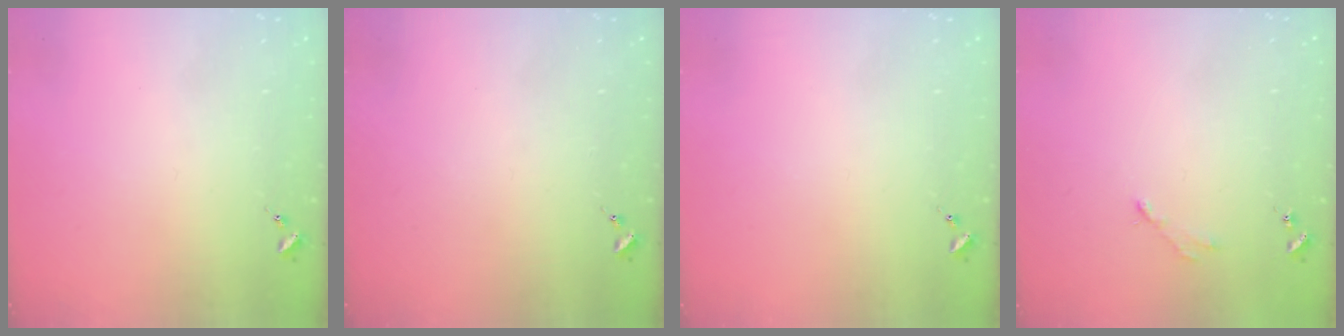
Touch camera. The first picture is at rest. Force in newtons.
{"total": 0.0}
{"total": 0.0}
{"total": 2.8, "press": 2.8, "slide": 0.4}